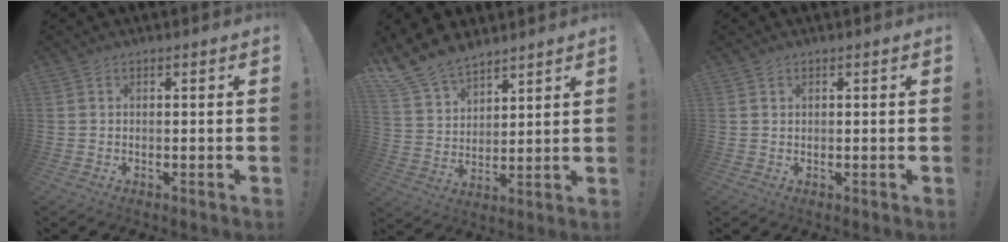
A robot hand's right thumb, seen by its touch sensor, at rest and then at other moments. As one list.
[{"total": 12.4, "force": [10.4, 5.7, 3.8], "torque": [-0.086, -0.071, 0.201]}, {"total": 0.8, "force": [0.6, 0.5, 0.1], "torque": [0.004, -0.002, 0.011]}]